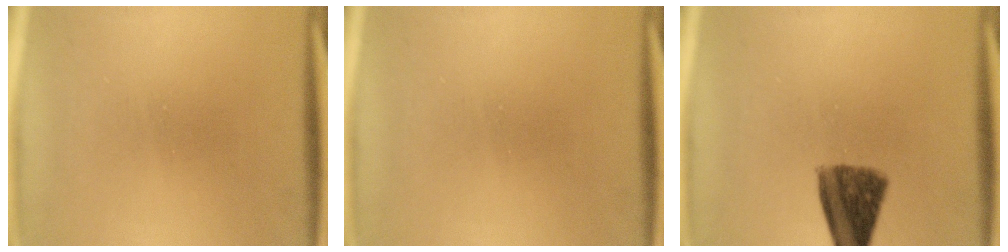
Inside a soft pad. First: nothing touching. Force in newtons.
{"total": 0.0}
{"total": 8.2}